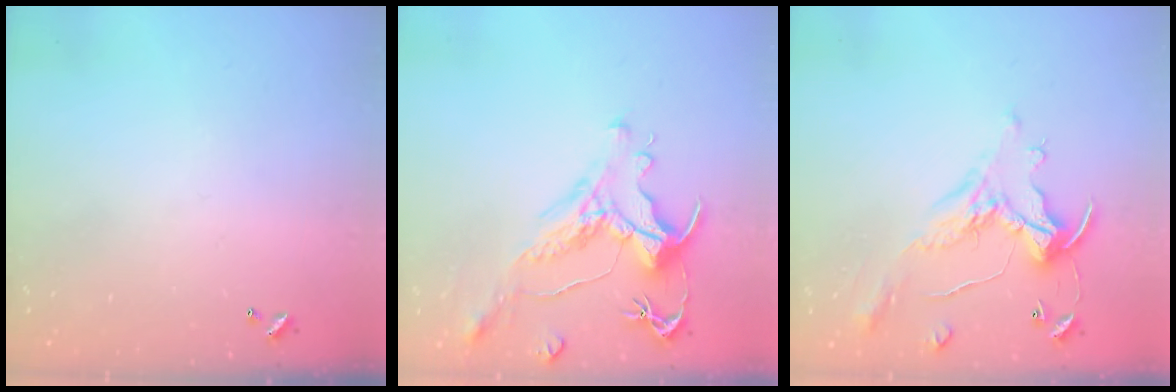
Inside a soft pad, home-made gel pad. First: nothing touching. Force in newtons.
{"total": 1.4, "press": 0.2, "slide": 1.4}
{"total": 1.8, "press": 1.5, "slide": 1.1}